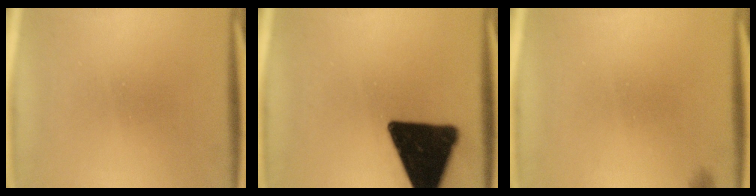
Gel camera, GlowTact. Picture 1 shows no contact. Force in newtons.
{"total": 18.1}
{"total": 0.6}